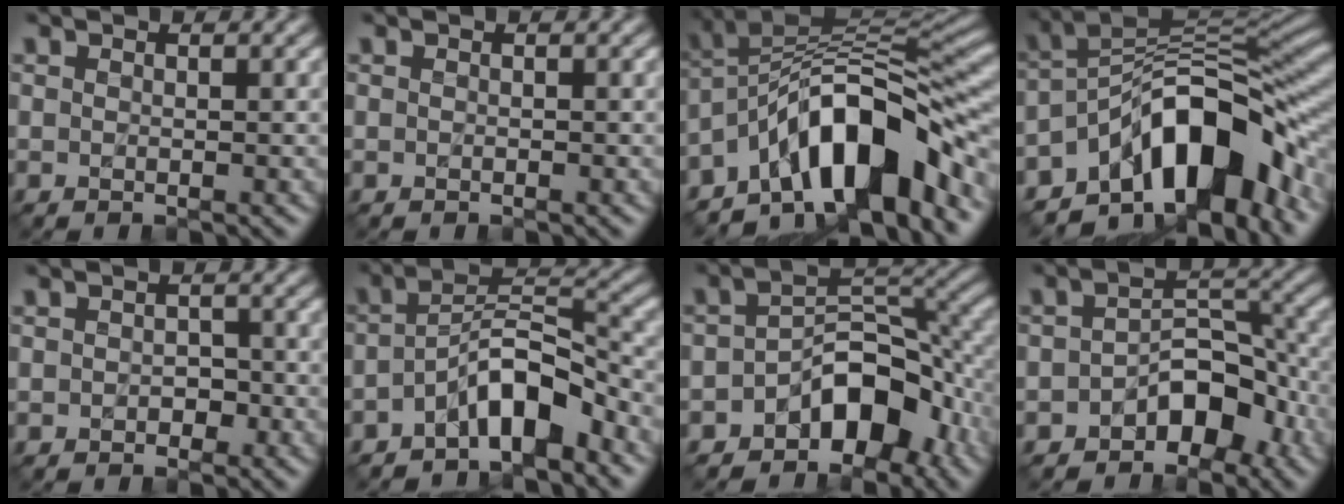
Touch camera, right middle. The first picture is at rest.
{"total": 0.0}
{"total": 11.5, "force": [-6.0, 4.5, 8.8], "torque": [-0.112, 0.021, -0.116]}
{"total": 12.1, "force": [-6.3, 5.4, 8.9], "torque": [-0.111, 0.015, -0.122]}
{"total": 1.2, "force": [-0.4, 1.0, 0.6], "torque": [-0.007, 0.000, -0.008]}
{"total": 5.8, "force": [-3.5, 2.1, 4.2], "torque": [-0.063, 0.013, -0.067]}
{"total": 7.7, "force": [-4.1, 4.4, 4.9], "torque": [-0.050, 0.005, -0.075]}
{"total": 5.1, "force": [-2.7, 3.0, 3.1], "torque": [-0.030, 0.006, -0.047]}